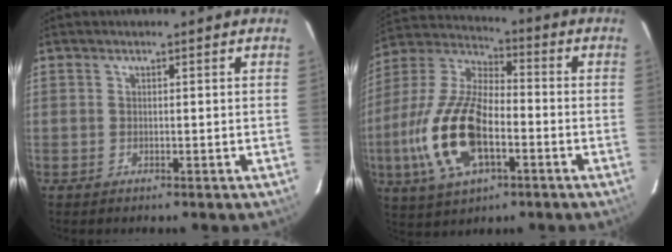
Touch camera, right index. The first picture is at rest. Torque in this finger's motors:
{"motor_torque": [2.14, 0.00, 1.05, 0.21]}